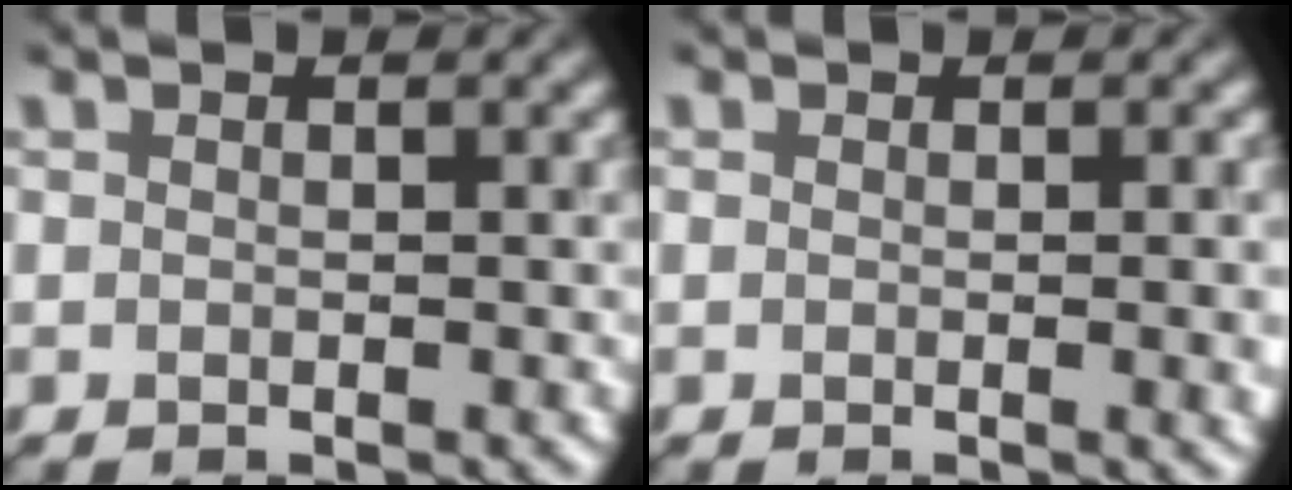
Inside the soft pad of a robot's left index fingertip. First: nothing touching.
{"total": 2.3, "force": [-0.1, 0.8, 2.2], "torque": [-0.019, -0.006, 0.001]}